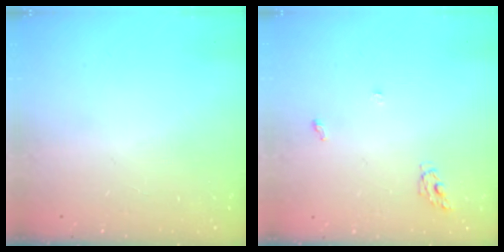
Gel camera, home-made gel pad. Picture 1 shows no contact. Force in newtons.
{"total": 4.4, "press": 4.4, "slide": 0.3}